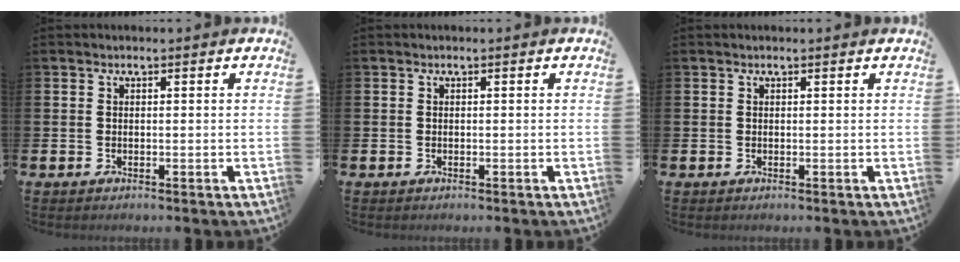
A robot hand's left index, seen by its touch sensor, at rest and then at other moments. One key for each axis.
{"total": 0.0}
{"total": 0.0}